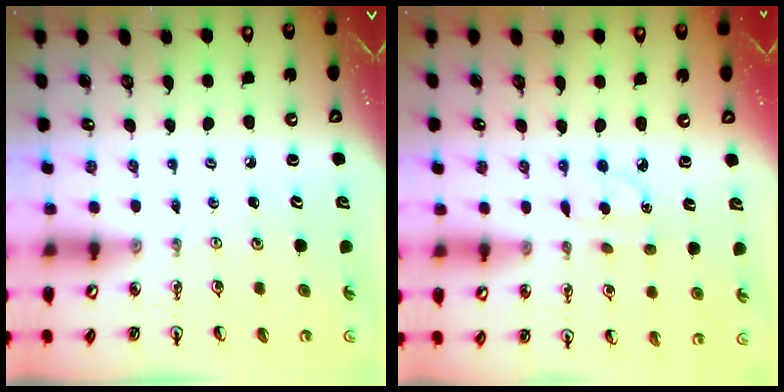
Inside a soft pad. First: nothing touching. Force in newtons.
{"total": 3.3, "press": 3.2, "slide": 0.8}